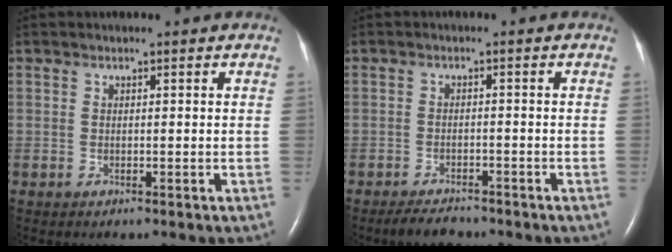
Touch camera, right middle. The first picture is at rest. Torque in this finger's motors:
{"motor_torque": [0.06, -0.06, 0.02, 0.00]}